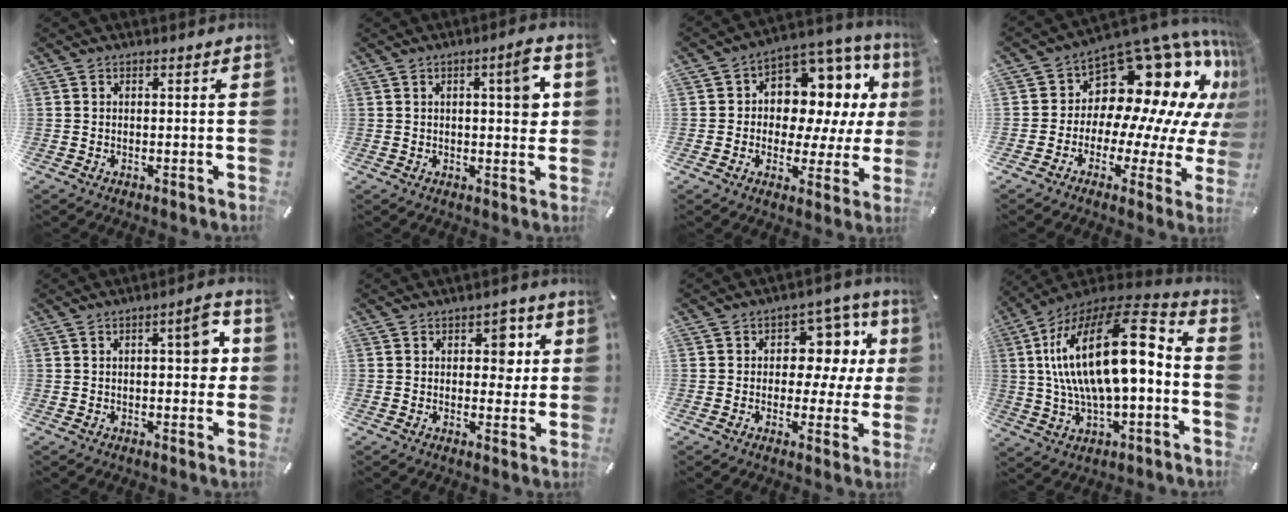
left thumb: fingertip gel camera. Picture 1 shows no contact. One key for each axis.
{"total": 5.9, "fx": 0.8, "fy": 2.3, "fz": 5.3, "tx": -0.069, "ty": 0.001, "tz": 0.005}
{"total": 11.2, "fx": 2.8, "fy": 8.9, "fz": 6.3, "tx": -0.083, "ty": -0.038, "tz": 0.057}
{"total": 18.0, "fx": 10.5, "fy": 10.6, "fz": 10.1, "tx": -0.136, "ty": -0.115, "tz": 0.189}
{"total": 6.9, "fx": 1.1, "fy": 2.9, "fz": 6.2, "tx": -0.069, "ty": -0.003, "tz": 0.008}
{"total": 5.7, "fx": 1.5, "fy": 3.9, "fz": 3.8, "tx": -0.027, "ty": -0.011, "tz": 0.014}
{"total": 10.6, "fx": 2.8, "fy": 7.7, "fz": 6.8, "tx": -0.083, "ty": -0.025, "tz": 0.047}
{"total": 25.5, "fx": 3.6, "fy": 11.5, "fz": 22.4, "tx": -0.434, "ty": -0.017, "tz": 0.058}